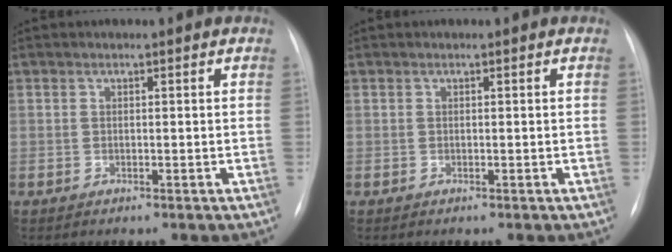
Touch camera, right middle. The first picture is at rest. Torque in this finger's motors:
{"motor_torque": [-0.18, -0.13, -0.01, 0.00]}